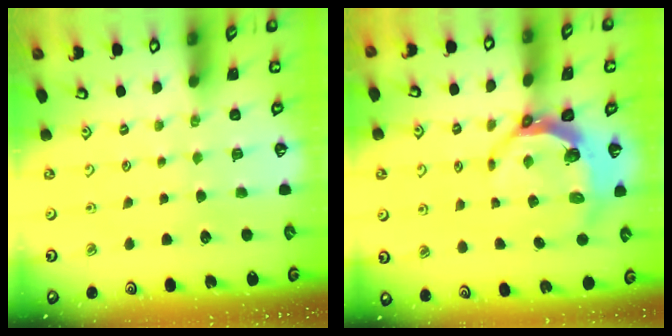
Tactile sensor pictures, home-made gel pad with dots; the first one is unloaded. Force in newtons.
{"total": 6.5, "press": 5.3, "slide": 3.8}